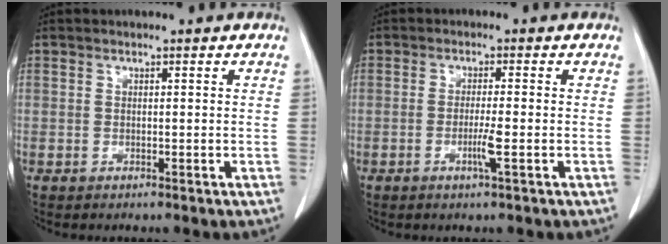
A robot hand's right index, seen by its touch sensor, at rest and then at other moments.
{"total": 3.0, "force": [-1.0, -0.4, 2.8], "torque": [-0.055, -0.006, -0.020]}